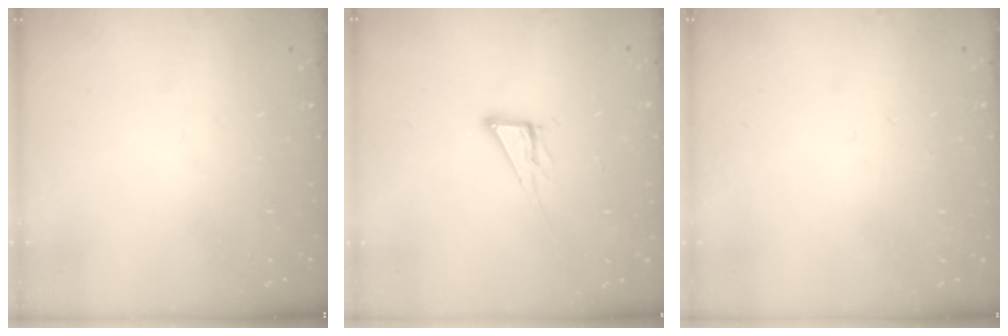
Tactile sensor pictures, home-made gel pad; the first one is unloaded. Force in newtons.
{"total": 6.1, "press": 6.1, "slide": 0.3}
{"total": 2.7, "press": 2.7, "slide": 0.3}